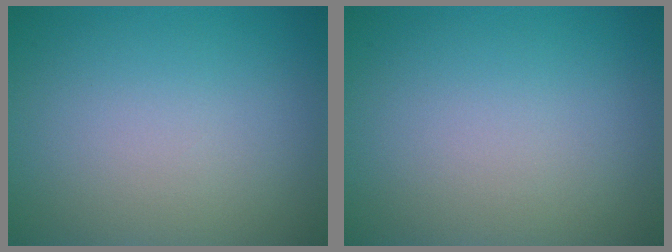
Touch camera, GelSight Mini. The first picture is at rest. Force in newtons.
{"total": 0.0}